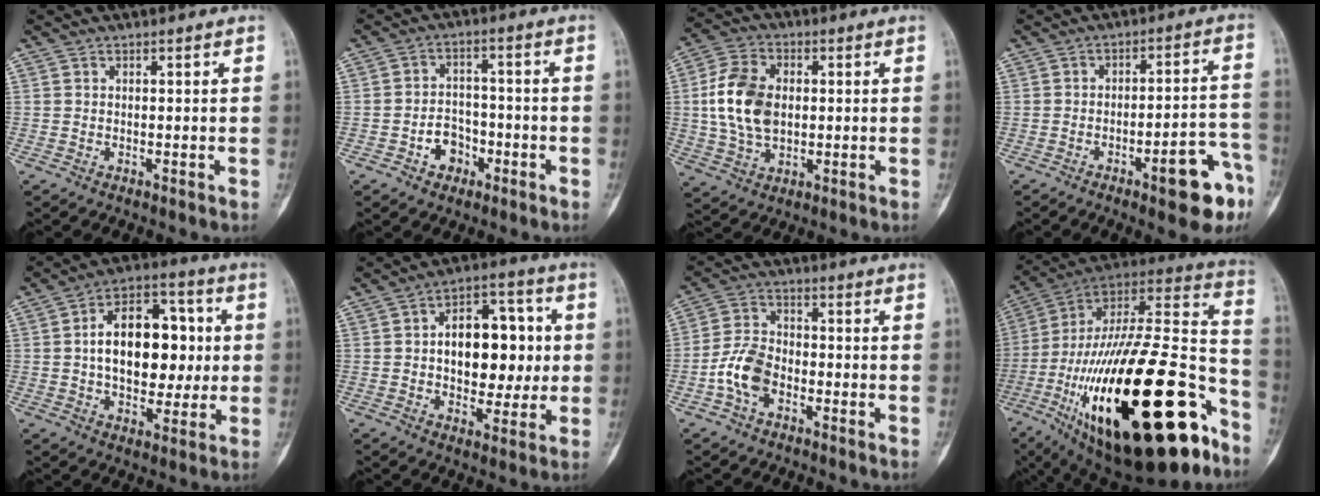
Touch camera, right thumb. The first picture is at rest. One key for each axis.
{"total": 6.1, "fx": -2.8, "fy": 4.7, "fz": 2.7, "tx": -0.011, "ty": 0.032, "tz": -0.043}
{"total": 12.8, "fx": 0.9, "fy": 8.5, "fz": 9.5, "tx": -0.175, "ty": 0.006, "tz": 0.018}
{"total": 12.1, "fx": -6.3, "fy": 3.3, "fz": 9.8, "tx": -0.102, "ty": 0.046, "tz": -0.079}
{"total": 17.8, "fx": 1.3, "fy": 11.1, "fz": 13.9, "tx": -0.170, "ty": 0.023, "tz": 0.019}
{"total": 15.8, "fx": 0.9, "fy": 9.9, "fz": 12.3, "tx": -0.125, "ty": 0.022, "tz": 0.012}
{"total": 8.1, "fx": -3.0, "fy": 5.2, "fz": 5.5, "tx": -0.104, "ty": 0.026, "tz": -0.065}
{"total": 45.3, "fx": -18.6, "fy": 17.1, "fz": 37.7, "tx": -0.607, "ty": 0.050, "tz": -0.296}